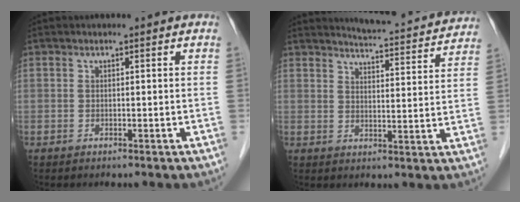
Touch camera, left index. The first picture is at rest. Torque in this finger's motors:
{"motor_torque": [0.67, -0.89, 0.09, 0.01]}